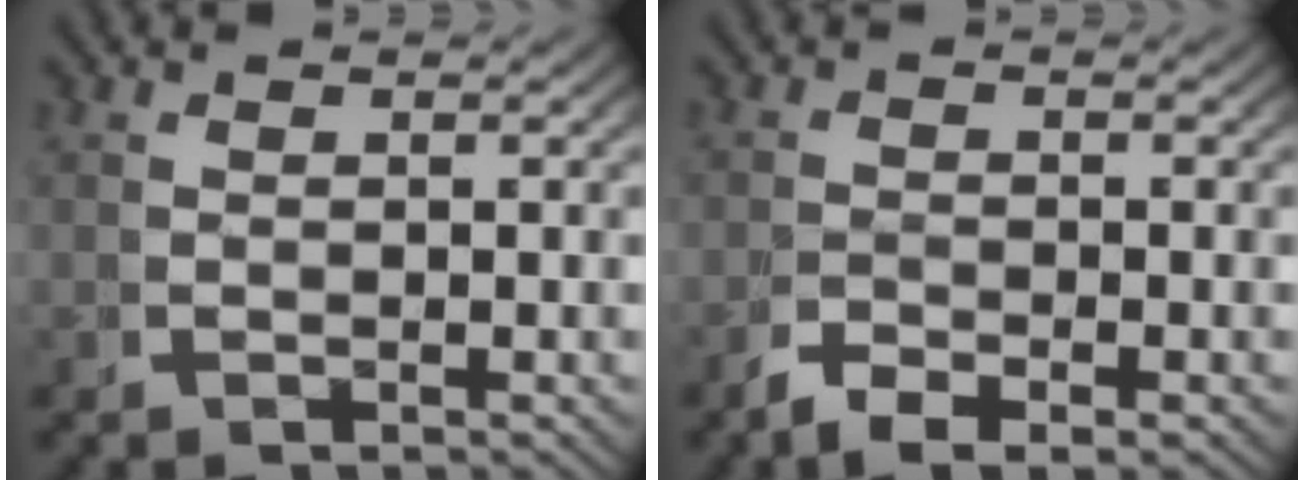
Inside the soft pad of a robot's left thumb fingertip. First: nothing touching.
{"total": 1.4, "force": [-1.3, -0.1, 0.5], "torque": [0.008, 0.002, -0.032]}